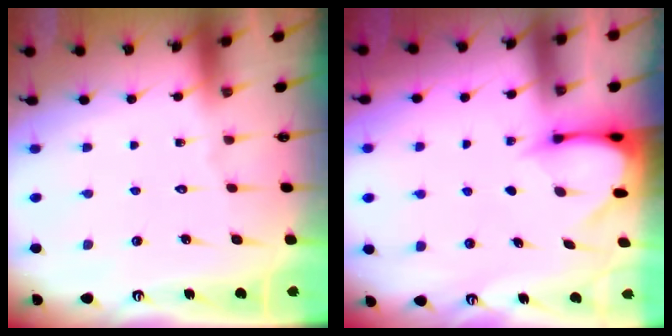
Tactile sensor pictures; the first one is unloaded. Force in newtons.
{"total": 3.2, "press": 3.2, "slide": 0.3}